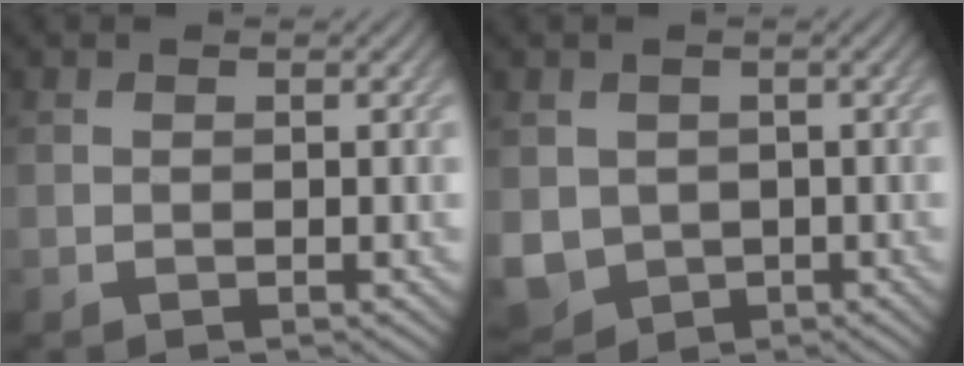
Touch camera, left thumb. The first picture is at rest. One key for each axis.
{"total": 4.8, "fx": -0.3, "fy": 4.4, "fz": 2.0, "tx": -0.070, "ty": -0.029, "tz": -0.006}